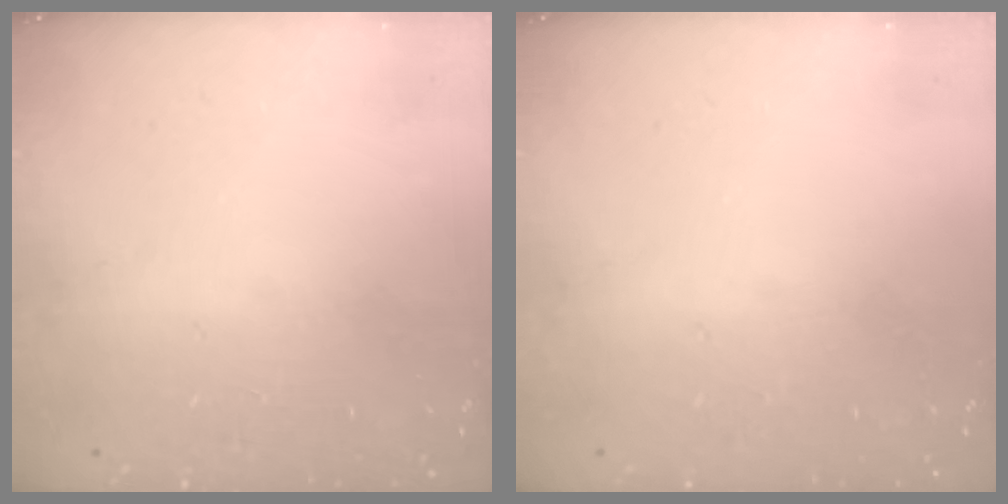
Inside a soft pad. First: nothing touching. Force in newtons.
{"total": 0.0}